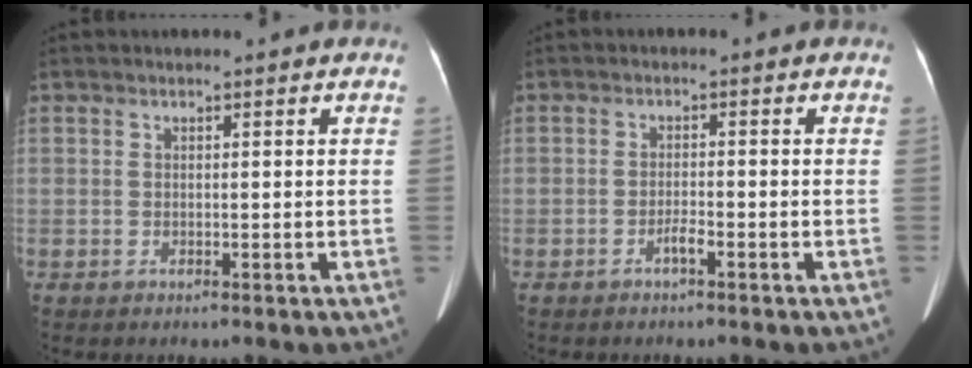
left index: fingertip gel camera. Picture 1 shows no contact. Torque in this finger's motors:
{"motor_torque": [0.17, 0.14, 0.01, 0.00]}